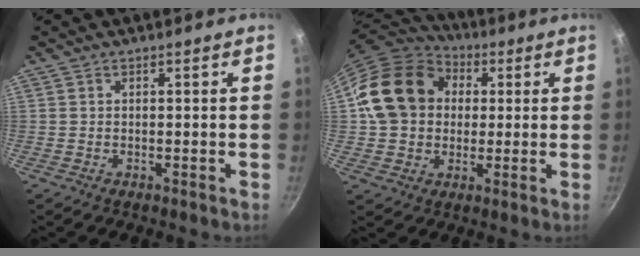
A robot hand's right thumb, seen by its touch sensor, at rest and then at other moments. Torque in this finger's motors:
{"motor_torque": [1.04, 3.20, 0.05, -0.11, 0.27]}